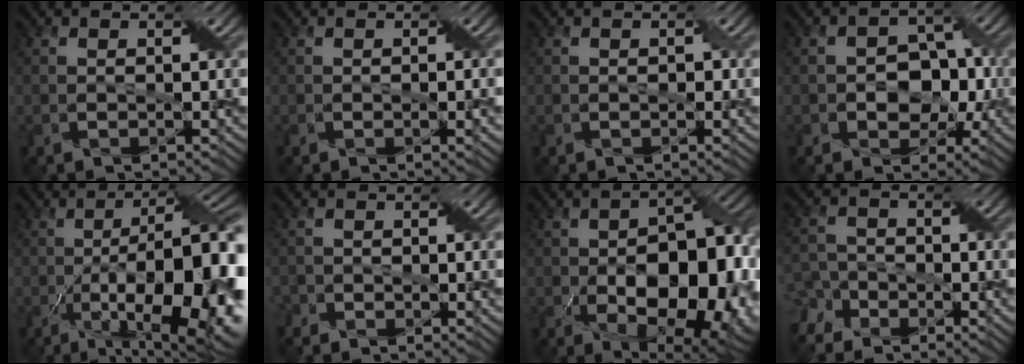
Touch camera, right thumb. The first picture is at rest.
{"total": 2.2, "force": [-0.4, 0.5, 2.1], "torque": [-0.032, -0.001, -0.005]}
{"total": 0.8, "force": [-0.1, 0.7, 0.3], "torque": [-0.001, 0.000, -0.002]}
{"total": 5.8, "force": [-1.3, 4.6, 3.4], "torque": [-0.044, 0.004, -0.030]}
{"total": 20.0, "force": [-5.9, 7.2, 17.7], "torque": [-0.247, -0.005, -0.095]}
{"total": 2.6, "force": [-1.9, 1.2, 1.3], "torque": [-0.022, -0.005, -0.036]}
{"total": 15.1, "force": [-3.8, 8.9, 11.7], "torque": [-0.152, -0.037, -0.044]}
{"total": 5.2, "force": [-3.8, 3.1, 1.7], "torque": [-0.035, -0.004, -0.083]}